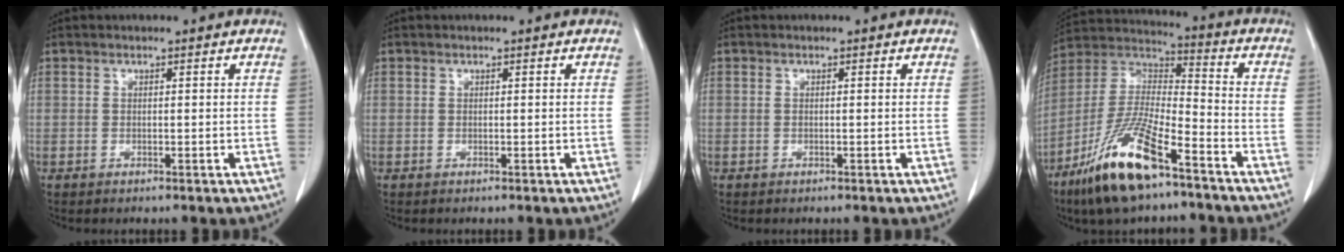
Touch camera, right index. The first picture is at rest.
{"total": 0.0}
{"total": 0.0}
{"total": 17.0, "force": [-10.6, 3.7, 12.8], "torque": [-0.276, -0.019, -0.198]}